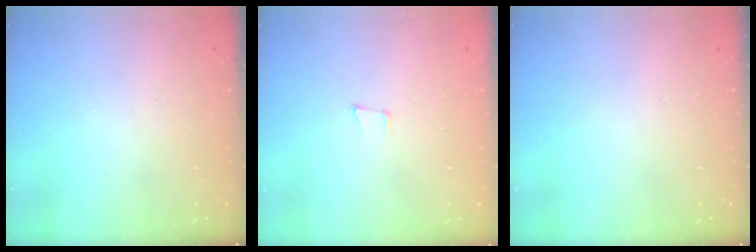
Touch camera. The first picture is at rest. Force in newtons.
{"total": 4.1, "press": 3.2, "slide": 2.7}
{"total": 0.0}